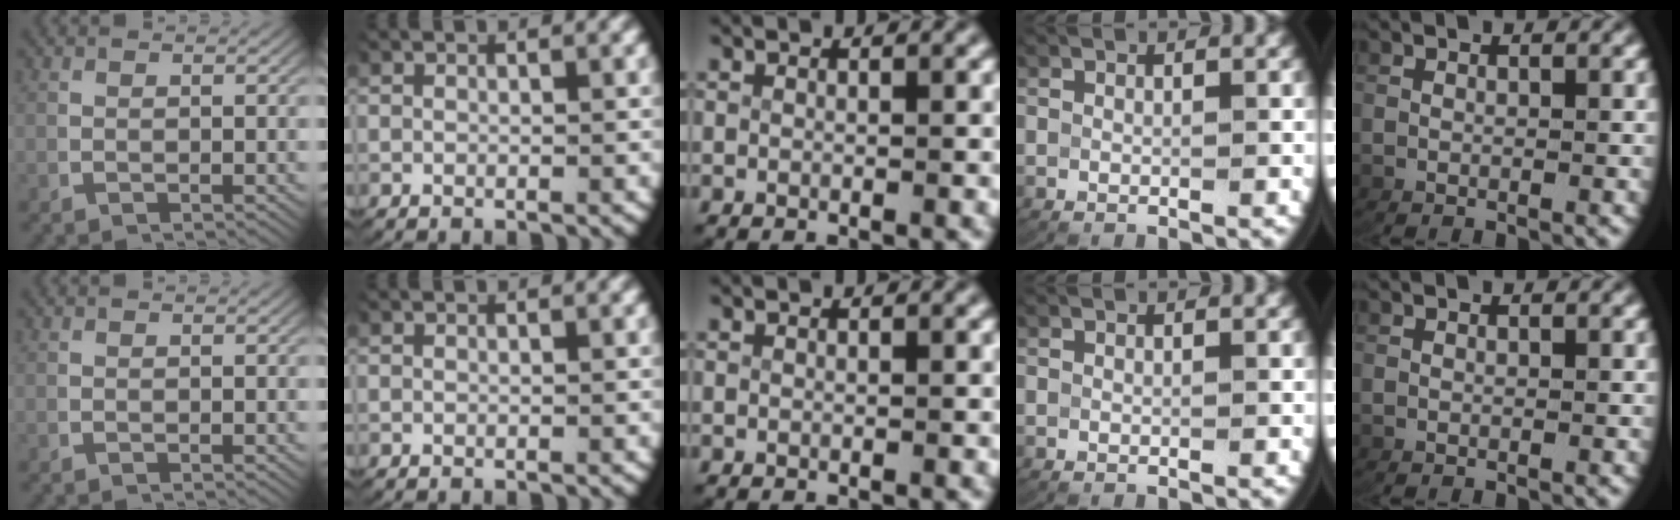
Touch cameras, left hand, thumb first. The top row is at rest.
{}